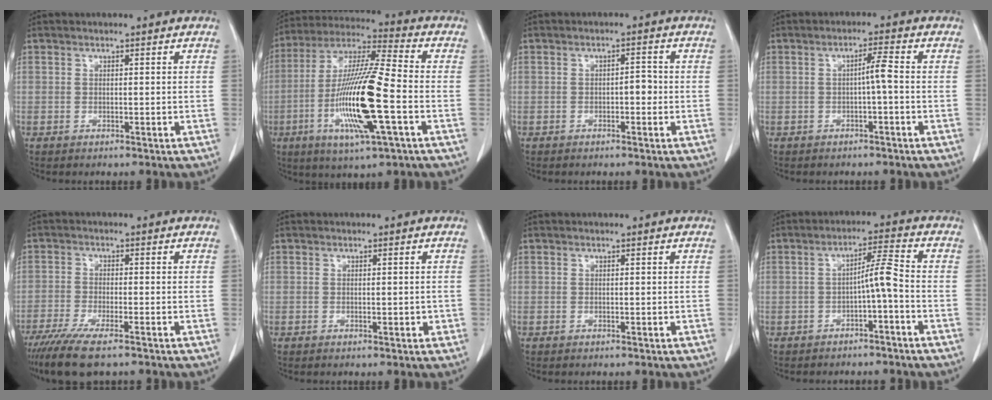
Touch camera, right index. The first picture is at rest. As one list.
[{"total": 17.9, "force": [-4.5, 1.2, 17.2], "torque": [-0.346, -0.015, -0.086]}, {"total": 1.9, "force": [-0.4, 0.8, 1.7], "torque": [-0.019, 0.005, -0.007]}, {"total": 2.5, "force": [-0.4, -0.2, 2.5], "torque": [-0.040, 0.003, -0.006]}, {"total": 8.6, "force": [-6.5, 1.1, 5.5], "torque": [-0.093, -0.020, -0.104]}, {"total": 1.0, "force": [-0.2, 0.5, 0.9], "torque": [-0.011, 0.001, 0.000]}, {"total": 0.0}, {"total": 4.4, "force": [-1.5, -0.2, 4.1], "torque": [-0.067, 0.014, -0.022]}]